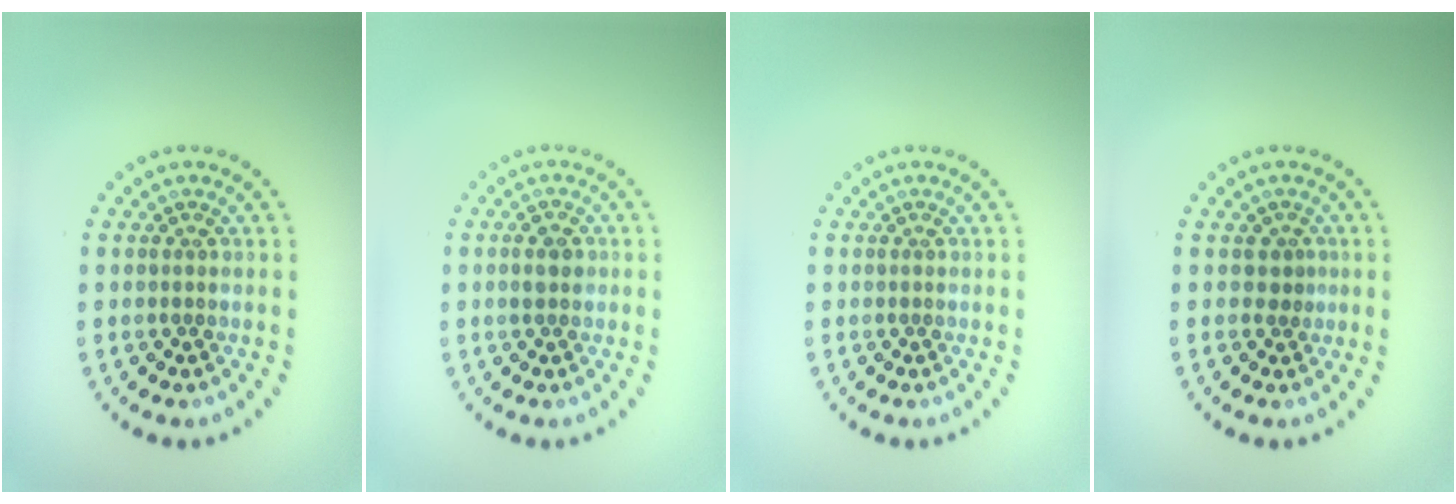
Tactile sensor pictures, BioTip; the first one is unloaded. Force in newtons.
{"total": 1.6, "press": 1.6, "slide": 0.1}
{"total": 0.0}
{"total": 1.3, "press": 0.9, "slide": 0.9}